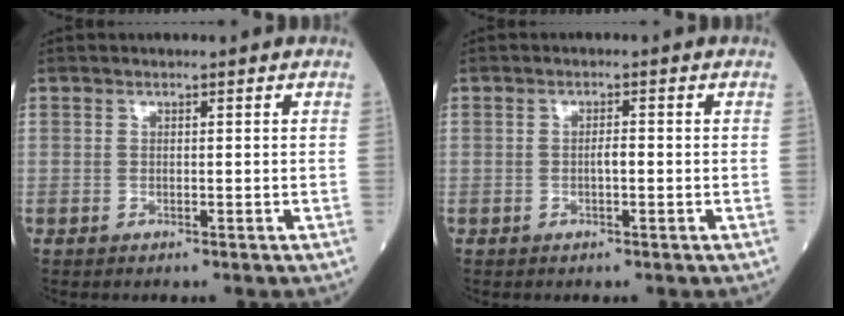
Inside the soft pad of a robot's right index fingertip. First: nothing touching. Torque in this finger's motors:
{"motor_torque": [0.36, 0.11, 0.14, 0.03]}